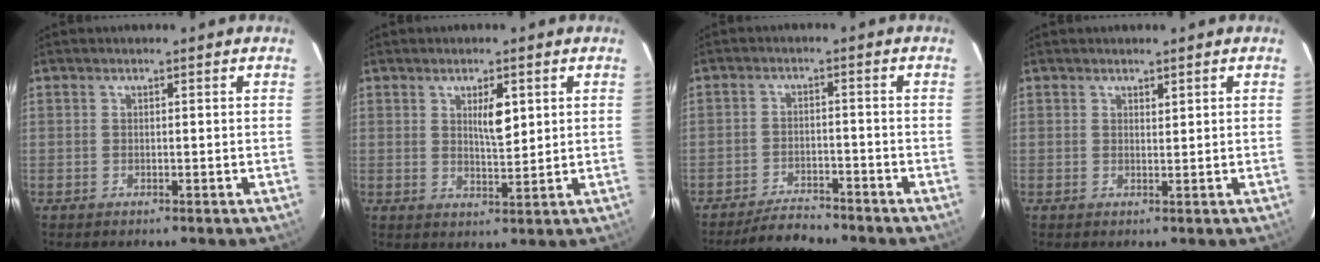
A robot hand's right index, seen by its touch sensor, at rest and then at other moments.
{"total": 4.1, "force": [1.5, 1.0, 3.6], "torque": [-0.063, -0.003, 0.028]}
{"total": 5.6, "force": [-5.4, 1.0, 1.0], "torque": [-0.019, -0.013, -0.093]}
{"total": 0.6, "force": [0.5, 0.2, 0.4], "torque": [-0.008, -0.002, 0.009]}